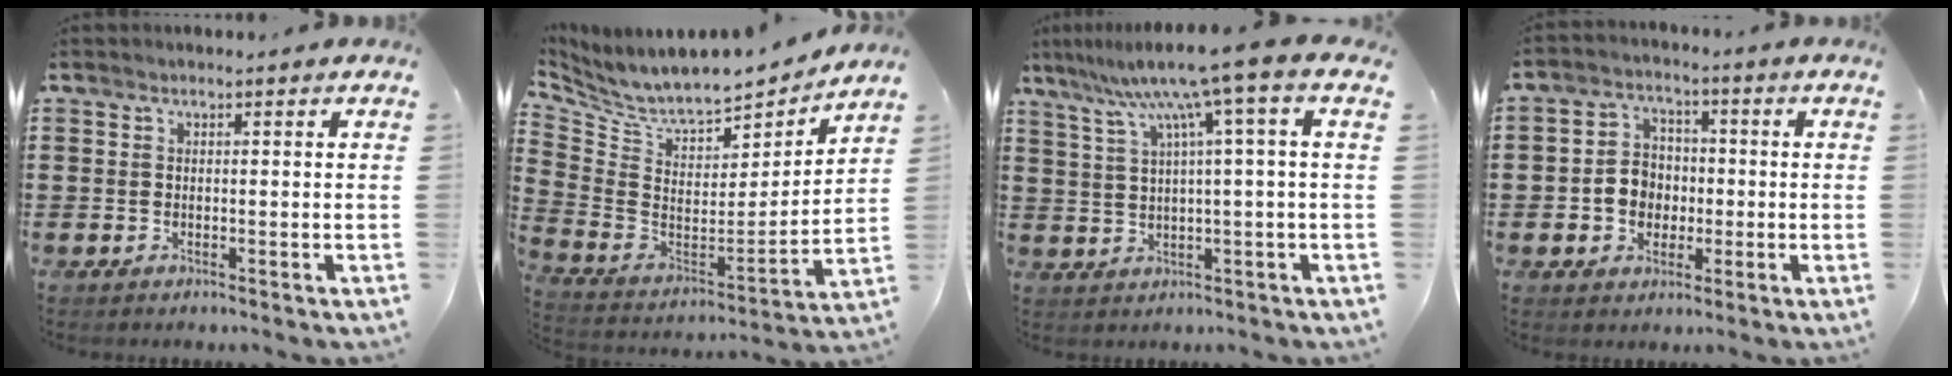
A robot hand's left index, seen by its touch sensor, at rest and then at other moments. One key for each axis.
{"total": 7.2, "fx": 6.6, "fy": 1.4, "fz": 2.4, "tx": -0.084, "ty": -0.061, "tz": 0.110}
{"total": 8.6, "fx": 3.9, "fy": -0.9, "fz": 7.5, "tx": -0.154, "ty": -0.018, "tz": 0.060}
{"total": 5.2, "fx": -1.1, "fy": 4.7, "fz": 1.8, "tx": -0.048, "ty": 0.017, "tz": -0.023}